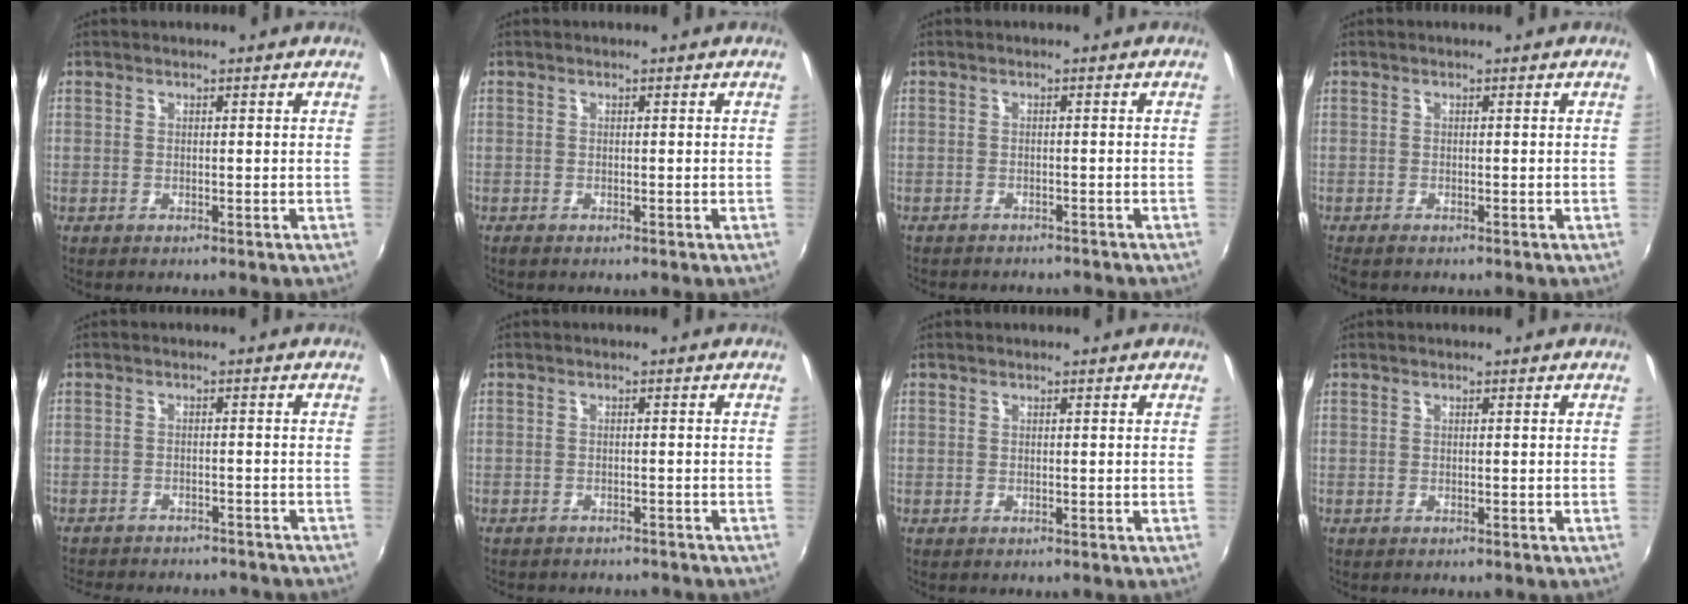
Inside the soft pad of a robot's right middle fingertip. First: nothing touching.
{"total": 0.0}
{"total": 4.5, "force": [-4.1, 1.2, 1.3], "torque": [-0.036, -0.013, -0.059]}
{"total": 1.5, "force": [-1.2, 0.4, 0.9], "torque": [-0.018, -0.009, -0.021]}
{"total": 13.6, "force": [-12.0, 4.1, 4.9], "torque": [-0.111, -0.014, -0.161]}
{"total": 6.3, "force": [-5.8, 1.7, 1.9], "torque": [-0.050, -0.014, -0.081]}
{"total": 0.0}
{"total": 0.0}